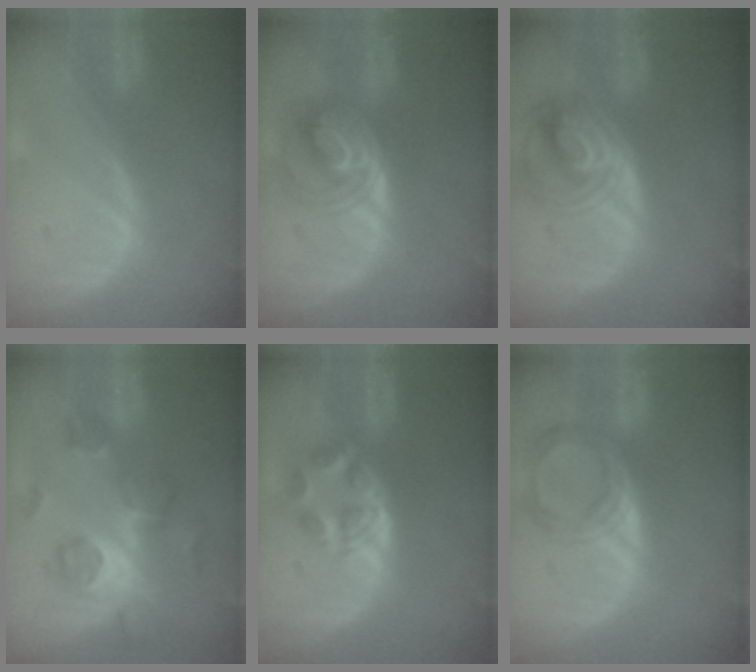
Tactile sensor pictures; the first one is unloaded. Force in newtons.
{"total": 5.6, "press": 5.6, "slide": 0.3}
{"total": 7.8, "press": 6.9, "slide": 3.6}
{"total": 8.1, "press": 7.4, "slide": 3.3}
{"total": 6.0, "press": 5.0, "slide": 3.3}
{"total": 6.8, "press": 6.2, "slide": 2.6}